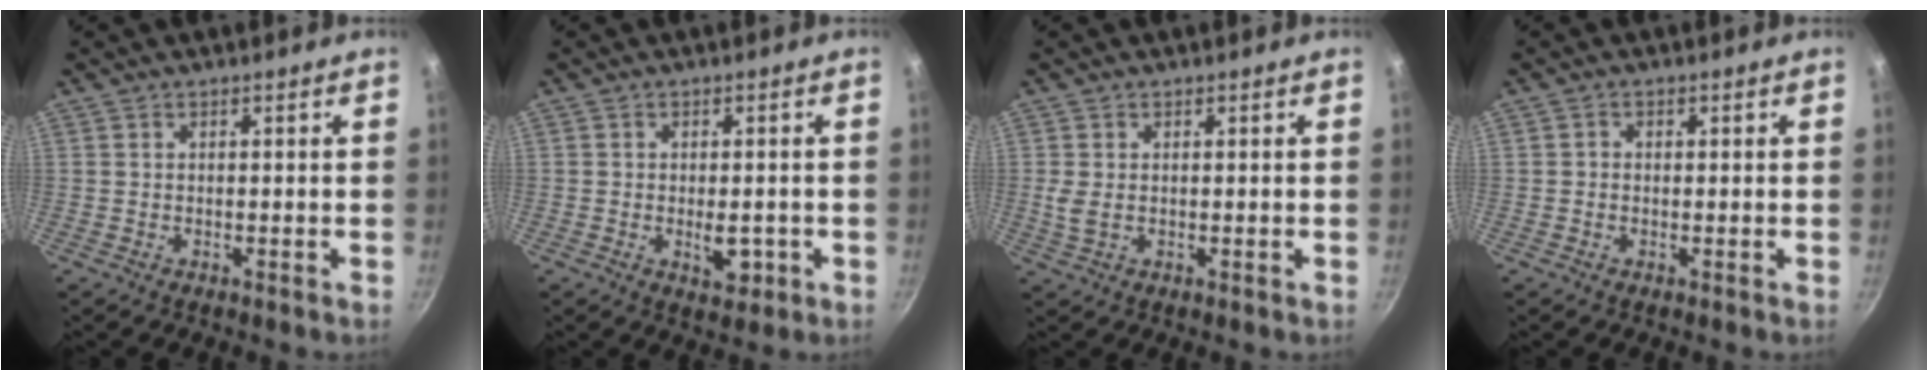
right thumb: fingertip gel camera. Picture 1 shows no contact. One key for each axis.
{"total": 3.9, "fx": -1.0, "fy": 2.1, "fz": 3.1, "tx": -0.033, "ty": -0.002, "tz": -0.008}
{"total": 2.6, "fx": 0.1, "fy": 1.6, "fz": 2.0, "tx": -0.057, "ty": -0.003, "tz": 0.005}
{"total": 0.7, "fx": 0.0, "fy": 0.7, "fz": 0.2, "tx": 0.001, "ty": 0.002, "tz": -0.003}